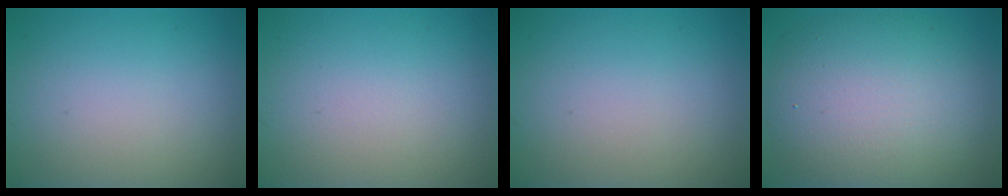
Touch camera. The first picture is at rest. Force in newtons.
{"total": 0.0}
{"total": 0.0}
{"total": 10.5, "press": 10.5, "slide": 0.2}